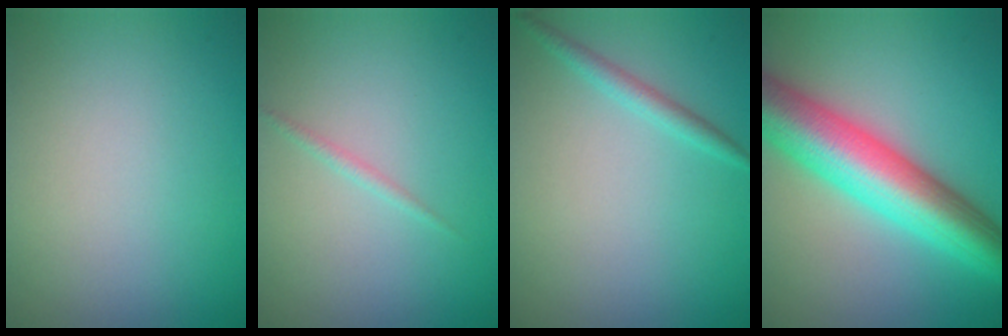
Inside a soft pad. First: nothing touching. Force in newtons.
{"total": 0.7, "press": 0.7, "slide": 0.1}
{"total": 1.4, "press": 1.4, "slide": 0.1}
{"total": 10.1, "press": 10.1, "slide": 0.3}